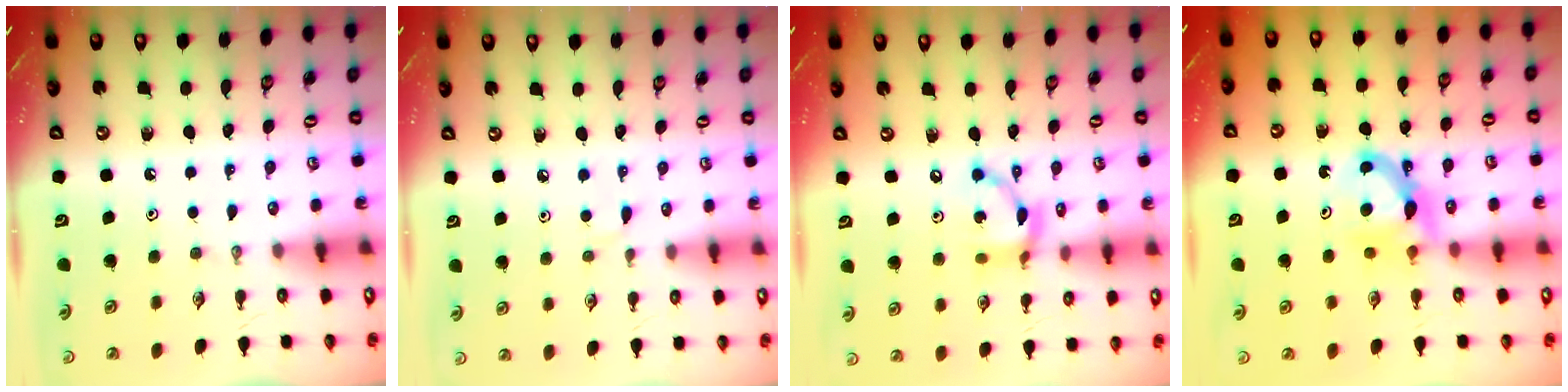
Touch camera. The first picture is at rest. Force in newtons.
{"total": 3.2, "press": 3.2, "slide": 0.4}
{"total": 12.1, "press": 12.1, "slide": 0.8}
{"total": 8.1, "press": 8.1, "slide": 0.4}